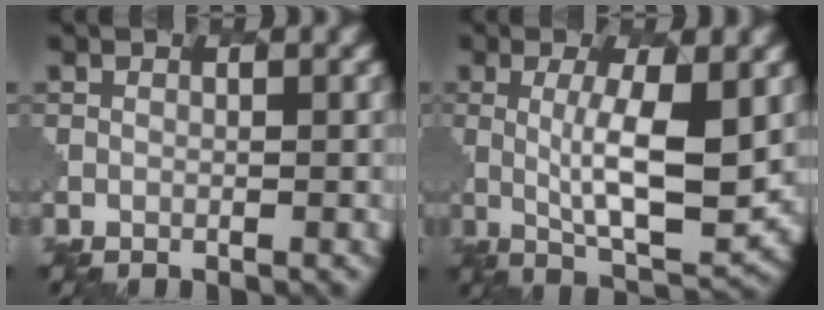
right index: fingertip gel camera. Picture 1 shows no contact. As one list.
[{"total": 7.1, "force": [0.9, 1.8, 6.8], "torque": [-0.114, -0.011, 0.020]}]